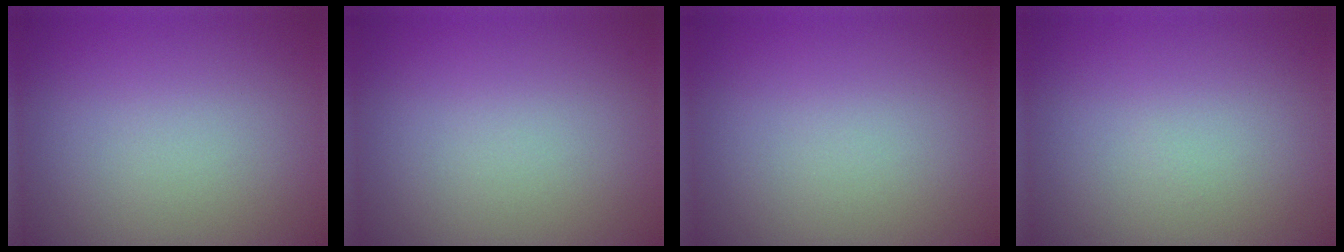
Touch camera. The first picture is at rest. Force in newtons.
{"total": 0.0}
{"total": 0.0}
{"total": 0.0}